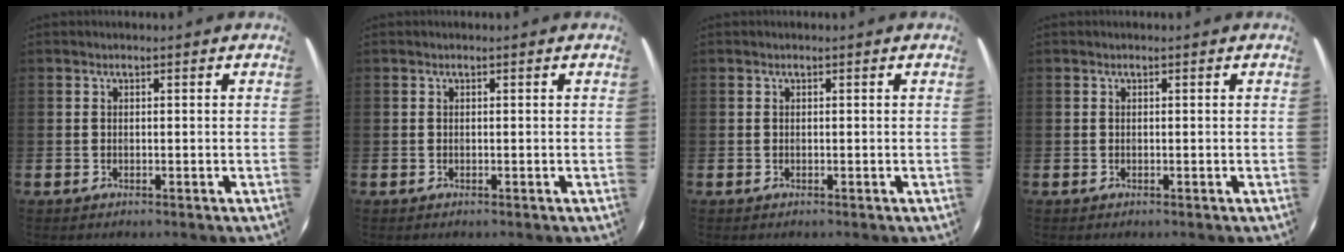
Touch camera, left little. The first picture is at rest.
{"total": 0.0}
{"total": 0.0}
{"total": 0.0}